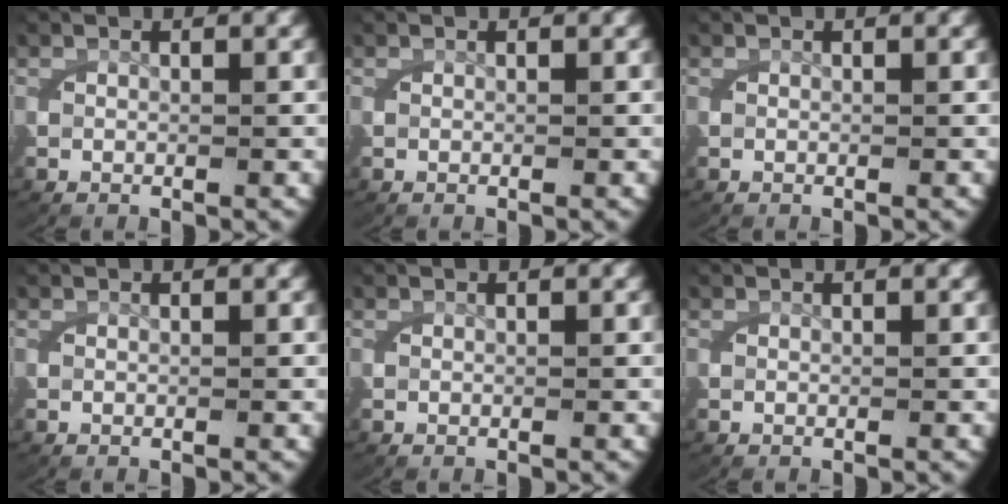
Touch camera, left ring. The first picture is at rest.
{"total": 0.0}
{"total": 0.0}
{"total": 0.0}
{"total": 0.0}
{"total": 0.0}